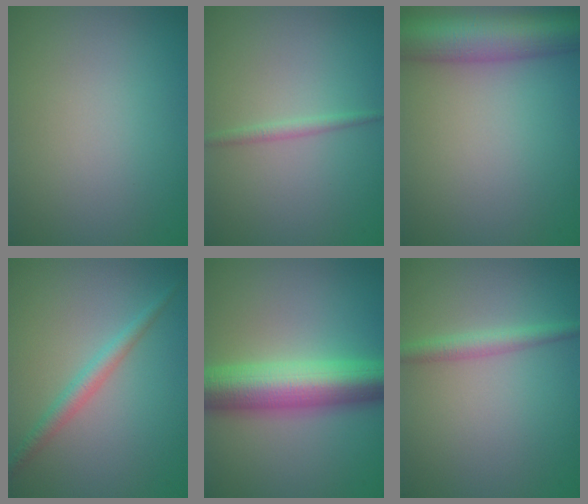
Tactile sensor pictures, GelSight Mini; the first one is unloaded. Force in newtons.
{"total": 1.0, "press": 1.0, "slide": 0.0}
{"total": 7.8, "press": 7.8, "slide": 0.3}
{"total": 2.0, "press": 2.0, "slide": 0.1}
{"total": 8.7, "press": 8.7, "slide": 0.2}
{"total": 2.0, "press": 2.0, "slide": 0.0}